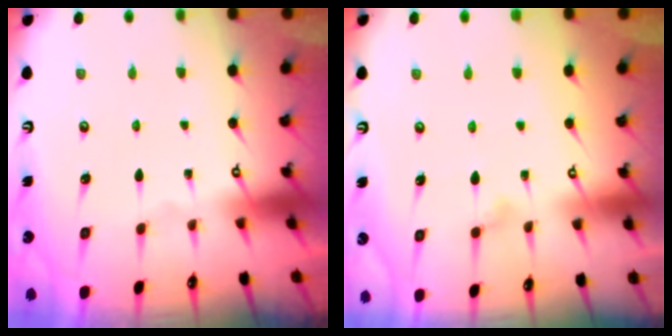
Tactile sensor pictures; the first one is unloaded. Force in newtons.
{"total": 9.1, "press": 9.1, "slide": 0.5}